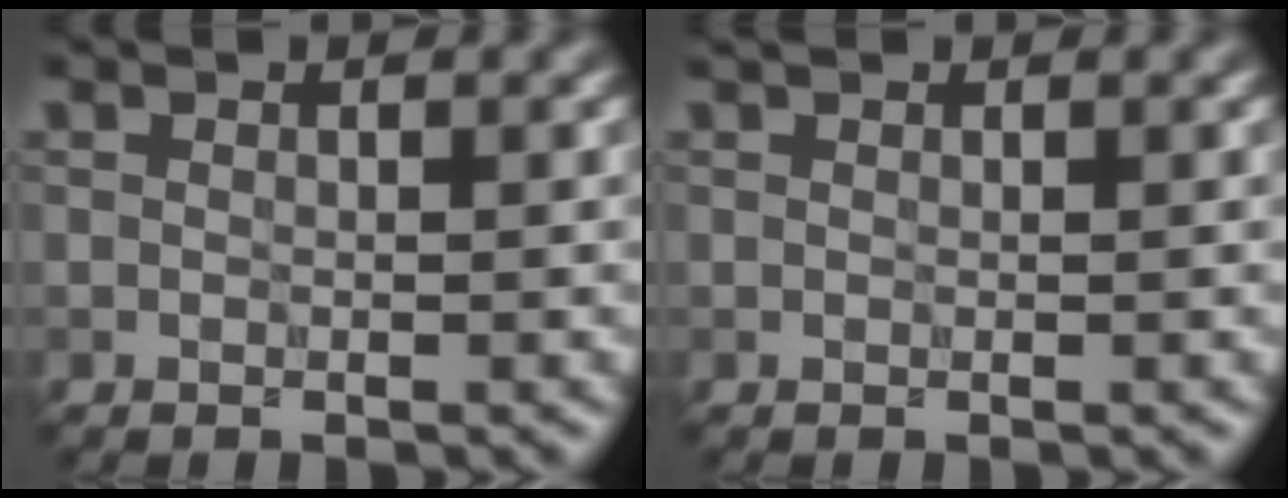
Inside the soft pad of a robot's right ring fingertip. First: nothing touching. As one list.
[{"total": 0.6, "force": [0.6, 0.1, 0.2], "torque": [-0.003, 0.002, 0.008]}]